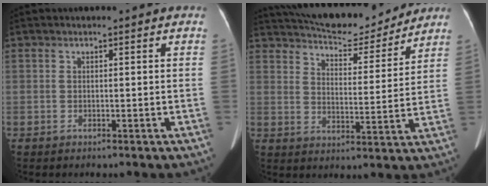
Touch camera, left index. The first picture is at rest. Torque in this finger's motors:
{"motor_torque": [0.76, -1.10, 0.09, 0.02]}